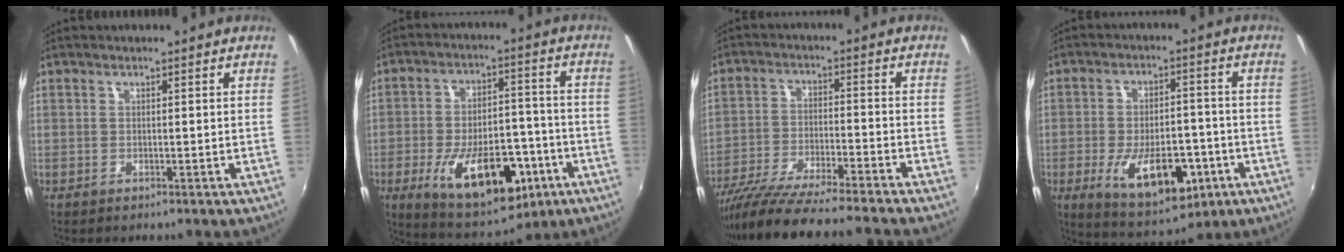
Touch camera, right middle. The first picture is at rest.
{"total": 19.0, "force": [-7.9, 9.4, 14.6], "torque": [-0.262, -0.007, -0.100]}
{"total": 16.1, "force": [-14.2, -1.3, 7.4], "torque": [-0.151, -0.041, -0.244]}
{"total": 14.6, "force": [-5.4, 7.3, 11.5], "torque": [-0.212, -0.015, -0.067]}